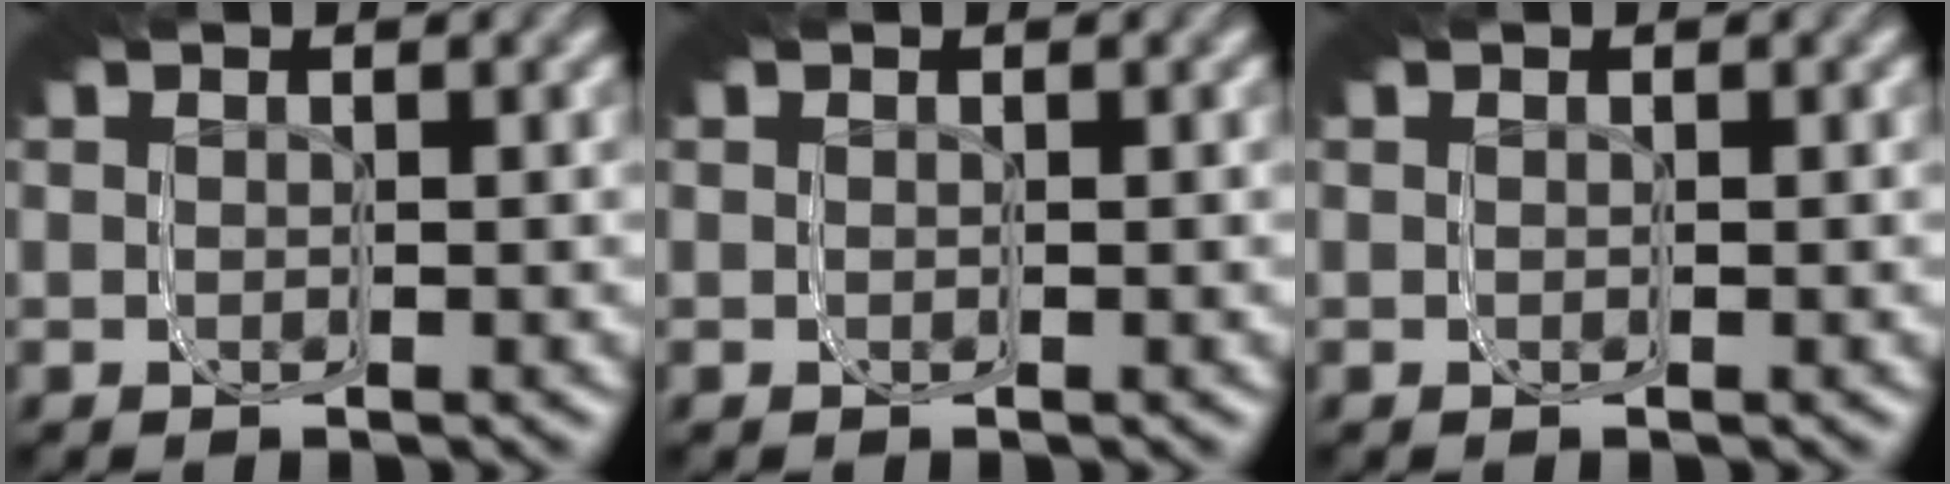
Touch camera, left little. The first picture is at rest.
{"total": 0.0}
{"total": 0.0}